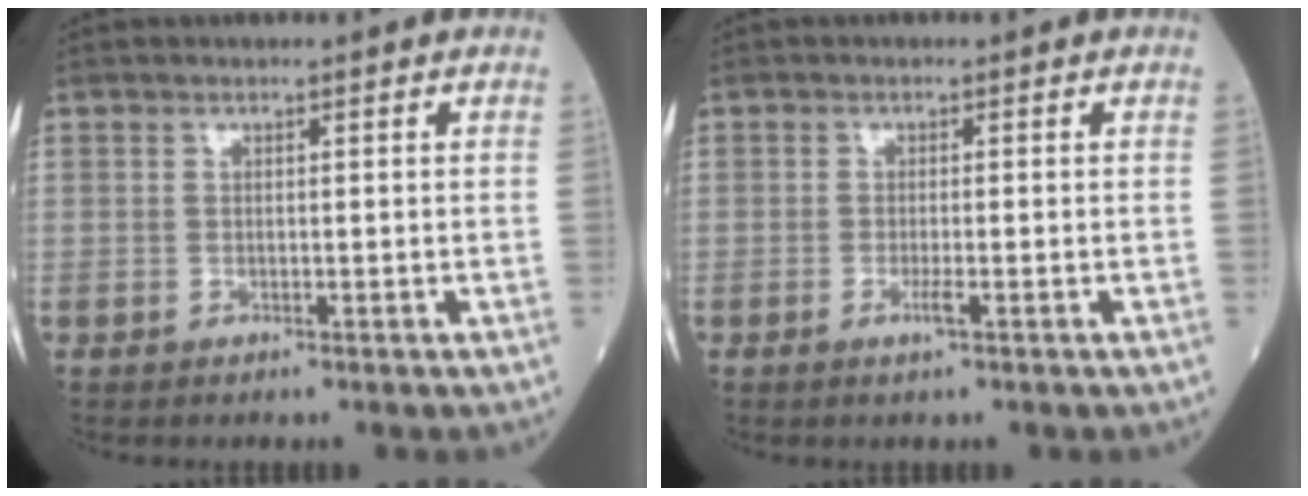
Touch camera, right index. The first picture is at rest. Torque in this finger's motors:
{"motor_torque": [0.52, -0.13, 0.04, 0.05]}